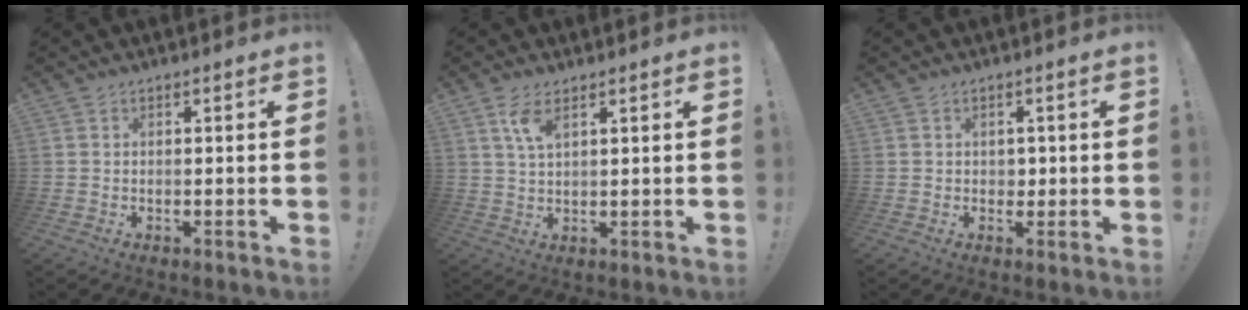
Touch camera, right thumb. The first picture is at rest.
{"total": 5.2, "force": [2.7, 2.0, 3.9], "torque": [-0.066, -0.010, 0.047]}
{"total": 2.2, "force": [0.4, 2.2, 0.2], "torque": [0.008, -0.003, 0.006]}